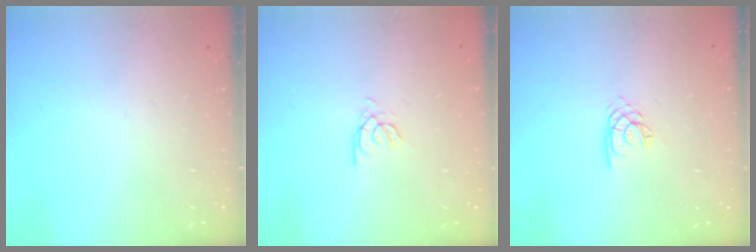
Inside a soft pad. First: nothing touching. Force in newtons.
{"total": 2.7, "press": 2.7, "slide": 0.2}
{"total": 2.1, "press": 2.1, "slide": 0.1}